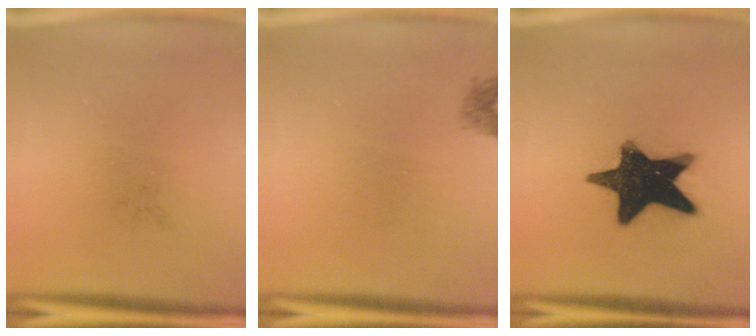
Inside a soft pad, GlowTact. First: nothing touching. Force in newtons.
{"total": 1.1}
{"total": 17.9}